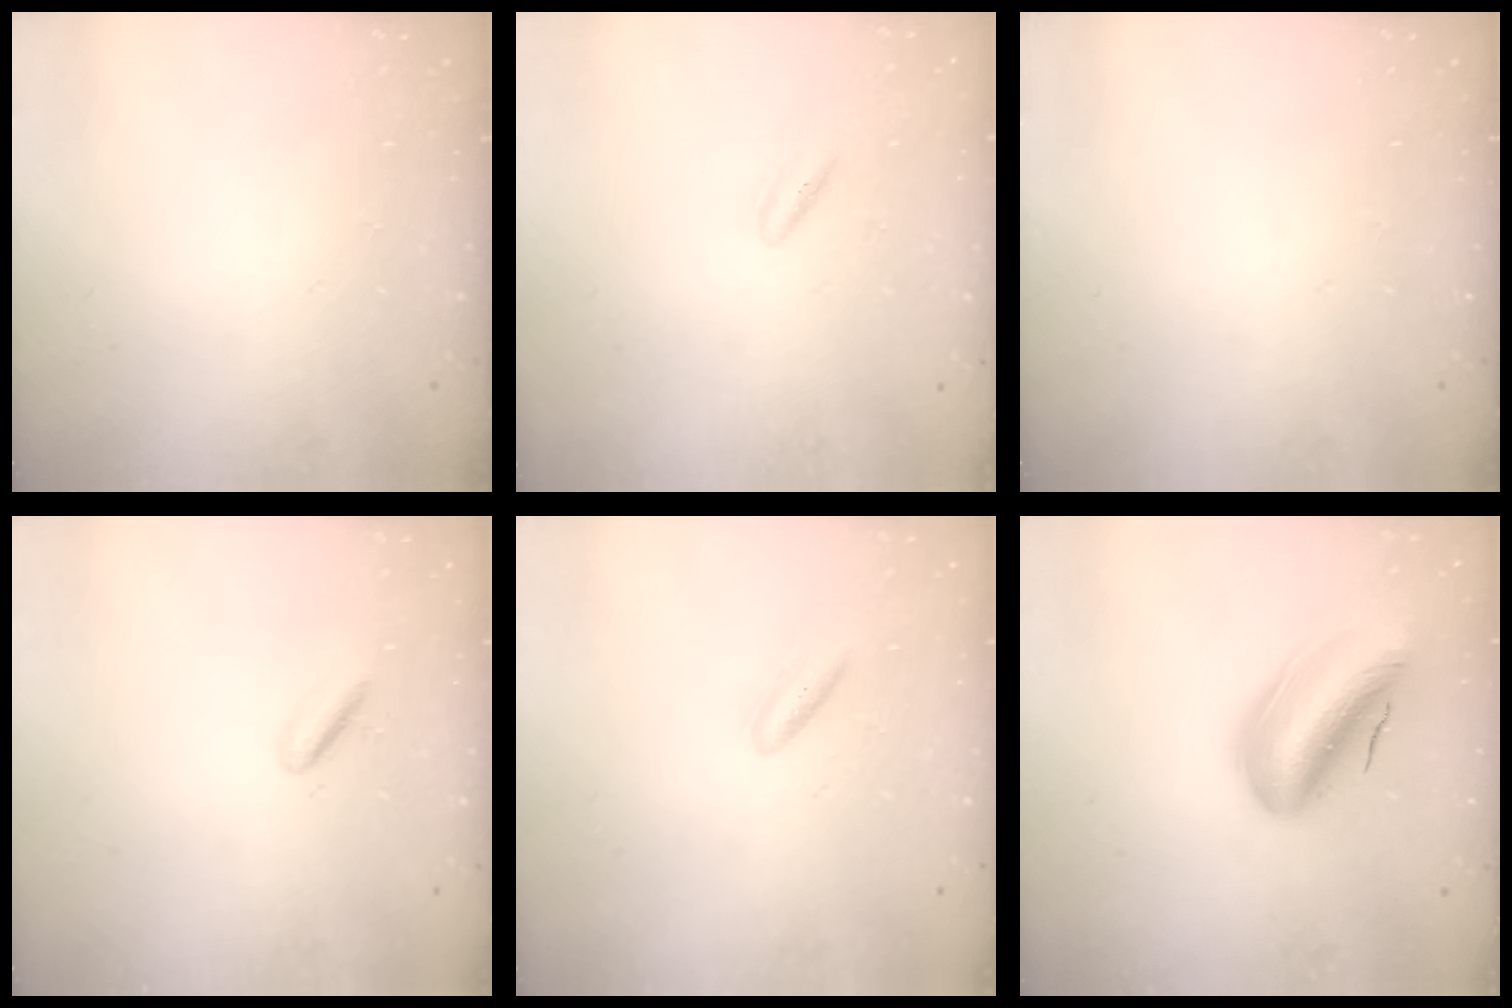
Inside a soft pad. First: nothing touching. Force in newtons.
{"total": 1.9, "press": 1.6, "slide": 1.0}
{"total": 0.0}
{"total": 3.2, "press": 3.2, "slide": 0.6}
{"total": 3.6, "press": 3.3, "slide": 1.4}
{"total": 13.1, "press": 12.6, "slide": 3.7}